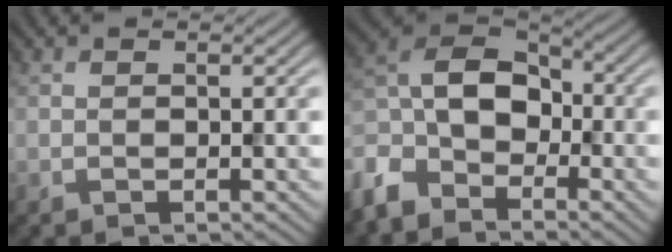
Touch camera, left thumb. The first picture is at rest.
{"total": 9.9, "force": [-5.1, 6.2, 5.8], "torque": [-0.136, -0.005, -0.127]}